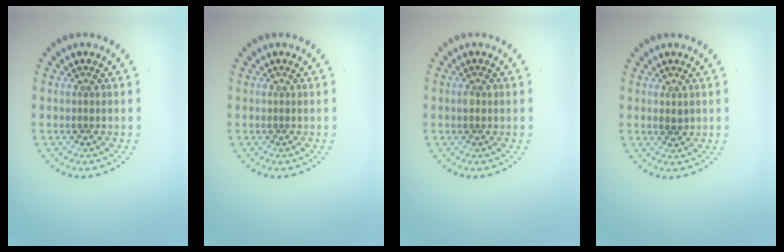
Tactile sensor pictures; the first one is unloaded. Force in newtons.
{"total": 0.0}
{"total": 0.8, "press": 0.8, "slide": 0.1}
{"total": 1.0, "press": 0.9, "slide": 0.1}